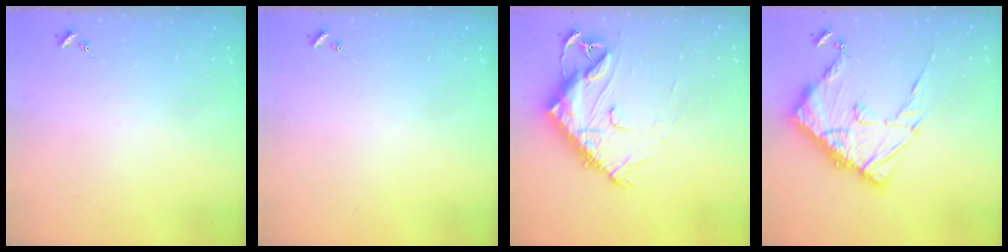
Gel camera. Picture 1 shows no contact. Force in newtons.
{"total": 0.0}
{"total": 14.6, "press": 14.5, "slide": 1.1}
{"total": 18.0, "press": 17.9, "slide": 1.6}